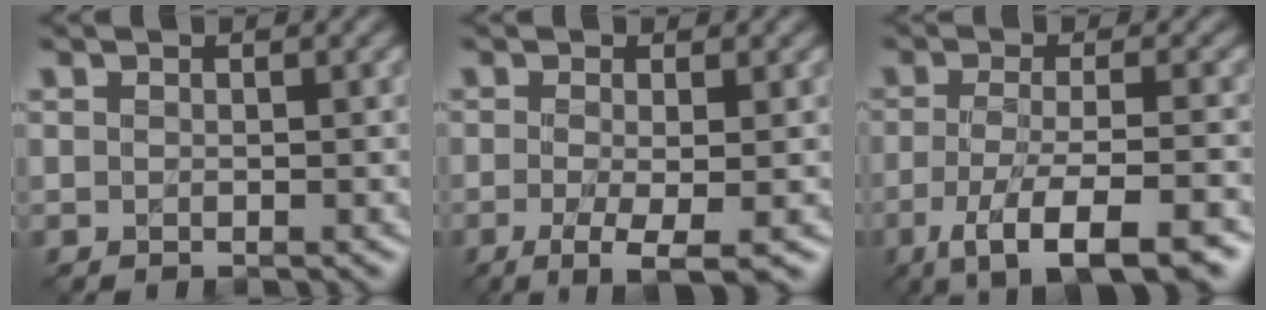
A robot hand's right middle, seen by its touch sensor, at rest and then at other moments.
{"total": 3.4, "force": [-0.7, 0.7, 3.3], "torque": [-0.061, -0.006, -0.016]}
{"total": 7.5, "force": [-3.8, 1.8, 6.2], "torque": [-0.102, -0.003, -0.067]}